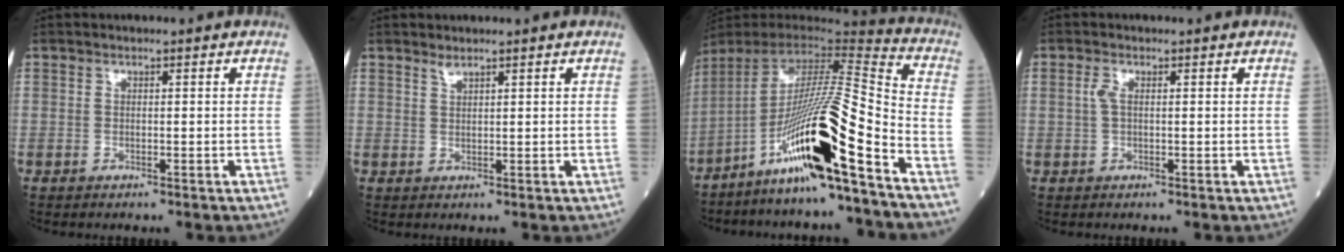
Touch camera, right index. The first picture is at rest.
{"total": 1.0, "force": [1.0, -0.1, 0.4], "torque": [-0.008, -0.004, 0.021]}
{"total": 19.7, "force": [-10.9, -0.6, 16.3], "torque": [-0.294, -0.023, -0.205]}
{"total": 1.5, "force": [0.3, 0.6, 1.3], "torque": [-0.034, 0.001, 0.004]}